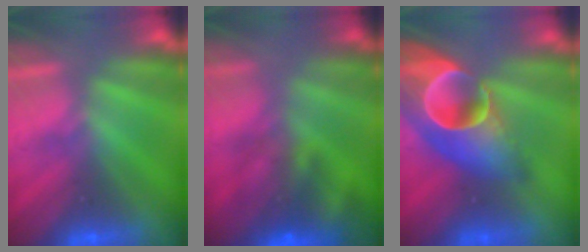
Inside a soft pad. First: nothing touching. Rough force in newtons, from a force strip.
{"total": 5.7}
{"total": 7.8}